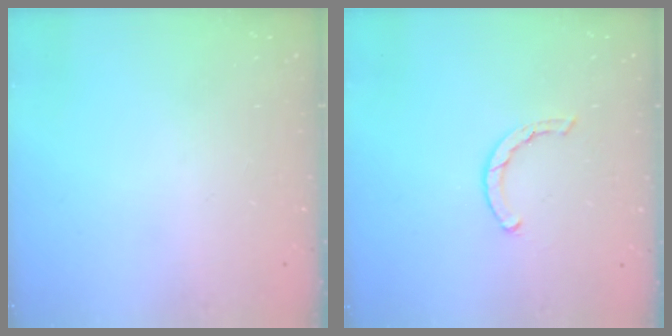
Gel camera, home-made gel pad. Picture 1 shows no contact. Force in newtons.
{"total": 2.0, "press": 2.0, "slide": 0.2}